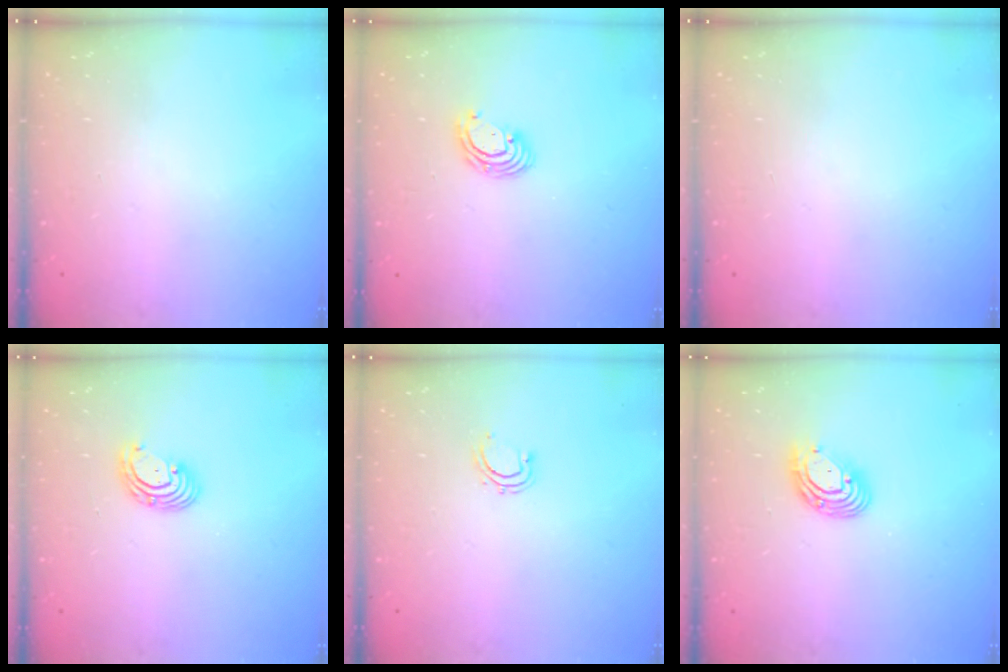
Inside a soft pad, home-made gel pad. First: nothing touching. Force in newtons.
{"total": 4.5, "press": 4.5, "slide": 0.3}
{"total": 0.0}
{"total": 3.5, "press": 3.5, "slide": 0.2}
{"total": 4.2, "press": 4.1, "slide": 0.9}
{"total": 10.7, "press": 10.5, "slide": 2.2}